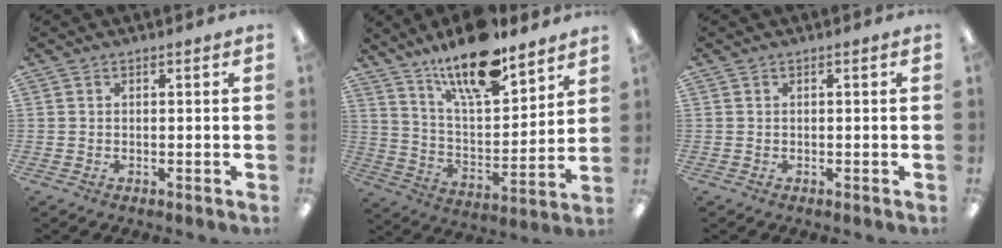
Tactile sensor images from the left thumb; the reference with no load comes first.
{"total": 18.0, "force": [14.1, 5.4, 9.9], "torque": [-0.172, -0.086, 0.238]}
{"total": 0.0}